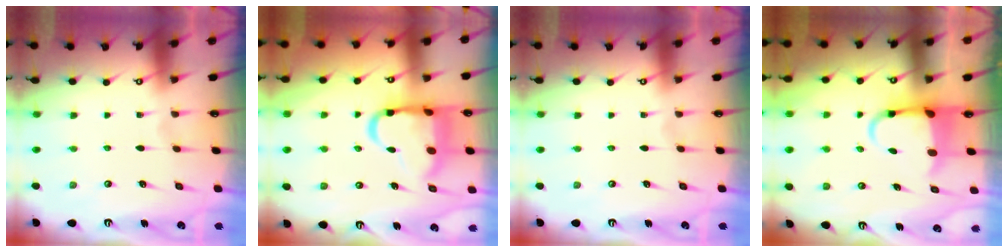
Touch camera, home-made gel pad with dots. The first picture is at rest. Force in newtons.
{"total": 15.7, "press": 15.6, "slide": 1.8}
{"total": 0.0}
{"total": 5.4, "press": 5.3, "slide": 1.2}